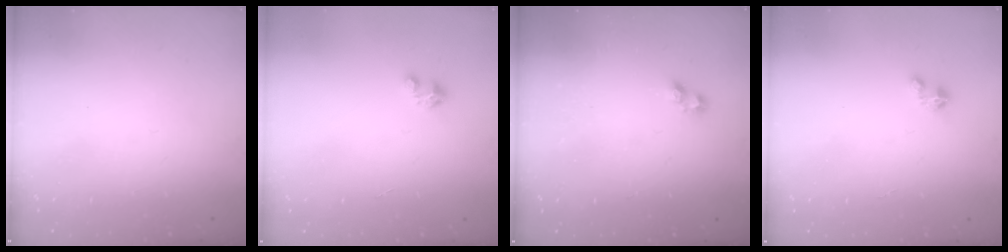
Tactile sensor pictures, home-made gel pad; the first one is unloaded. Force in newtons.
{"total": 1.8, "press": 1.8, "slide": 0.1}
{"total": 0.9, "press": 0.4, "slide": 0.8}
{"total": 2.0, "press": 2.0, "slide": 0.1}